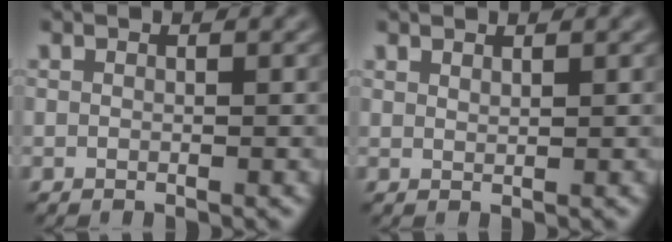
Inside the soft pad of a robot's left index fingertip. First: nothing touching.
{"total": 0.7, "force": [0.6, 0.0, 0.1], "torque": [0.000, 0.002, 0.012]}